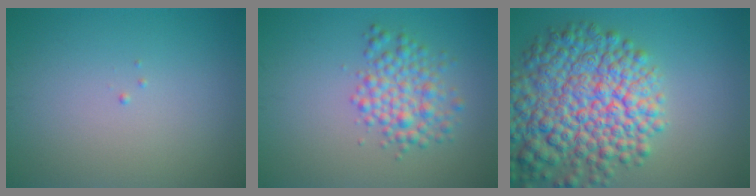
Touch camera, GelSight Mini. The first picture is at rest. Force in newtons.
{"total": 3.8, "press": 3.8, "slide": 0.0}
{"total": 11.5, "press": 11.4, "slide": 0.6}